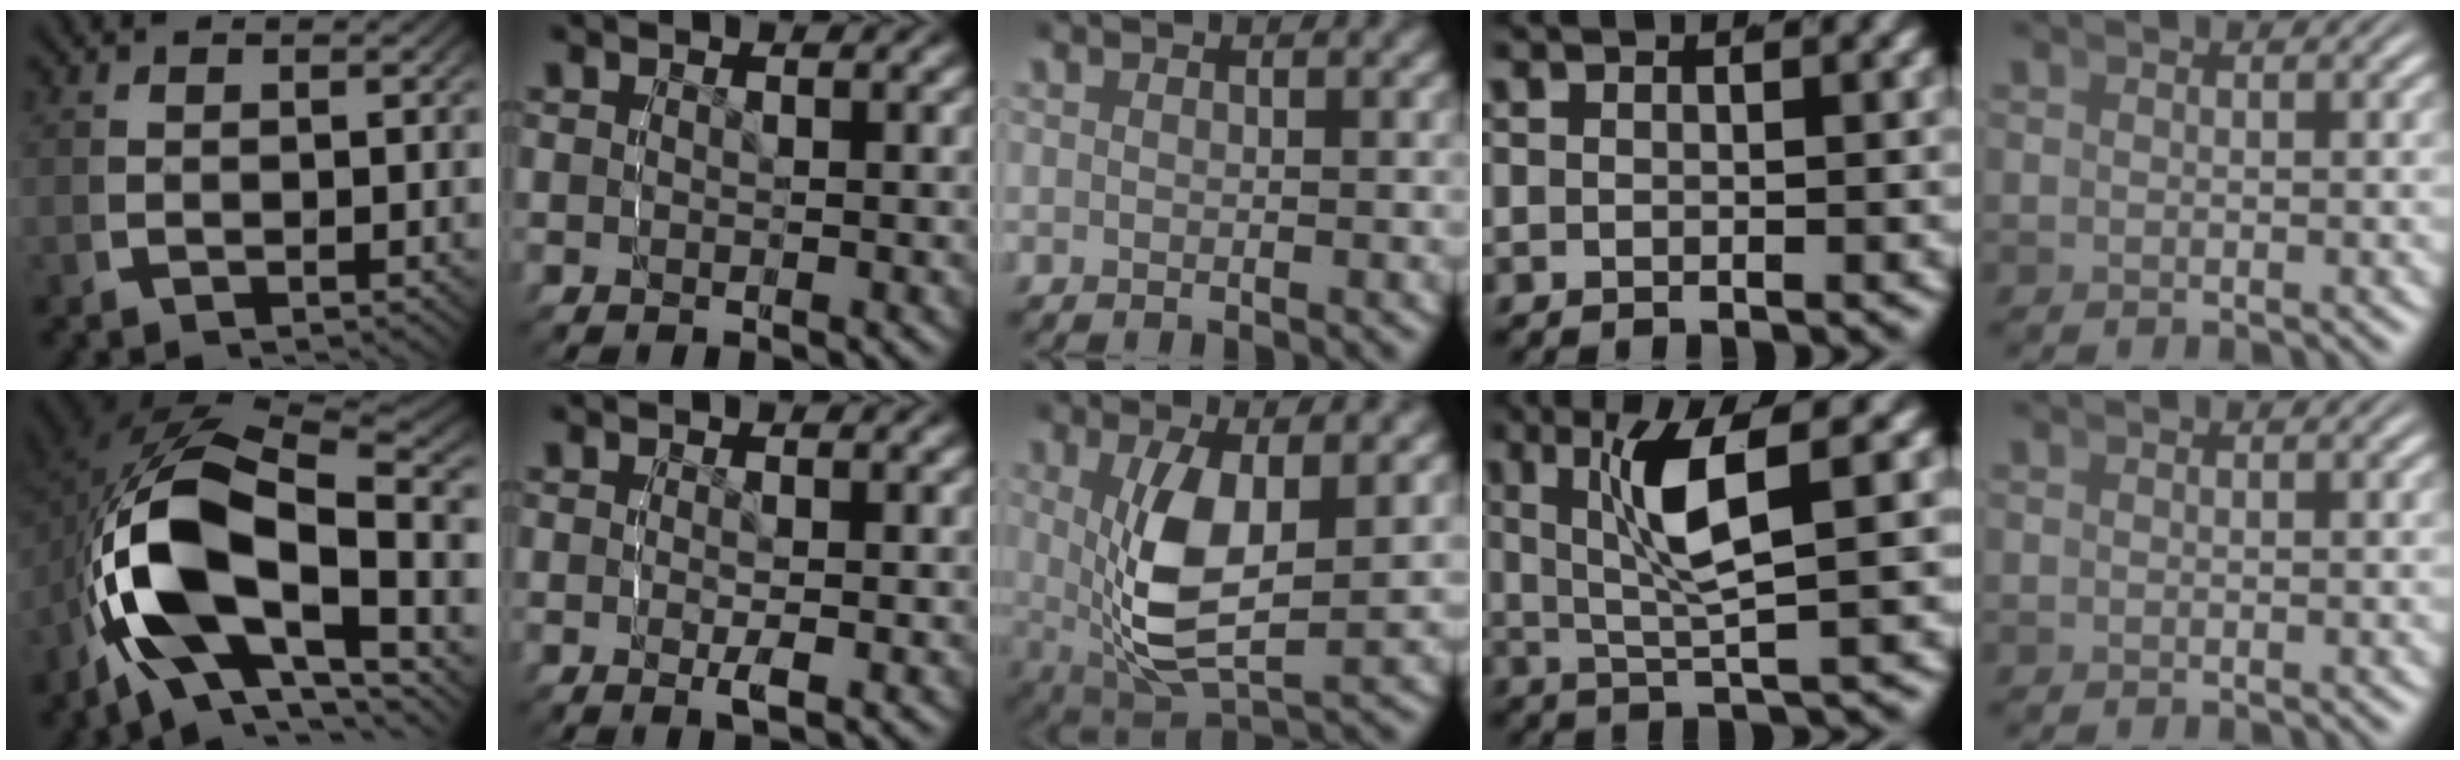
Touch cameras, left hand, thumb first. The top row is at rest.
{"thumb": {"total": 18.3, "force": [-0.8, 11.2, 14.4], "torque": [-0.317, -0.046, 0.005]}, "index": {"total": 0.9, "force": [-0.3, -0.3, 0.8], "torque": [-0.021, -0.005, -0.003]}, "middle": {"total": 7.7, "force": [0.7, 3.7, 6.6], "torque": [-0.147, -0.024, 0.030]}, "ring": {"total": 5.1, "force": [1.3, 0.6, 4.9], "torque": [-0.095, -0.001, 0.028]}}